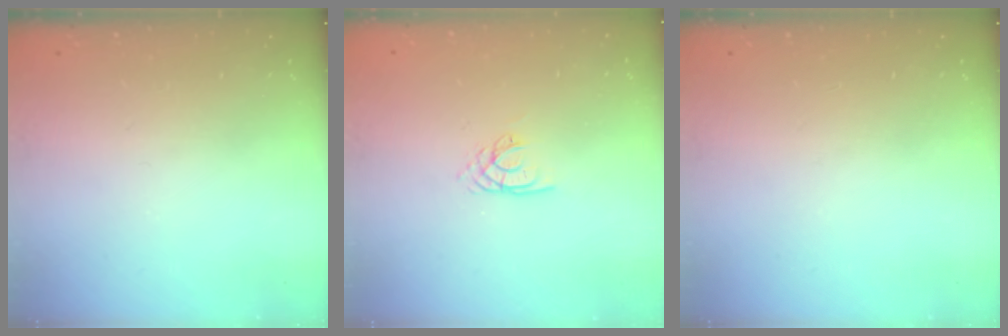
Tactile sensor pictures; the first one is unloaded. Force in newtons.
{"total": 2.2, "press": 2.2, "slide": 0.2}
{"total": 0.0}